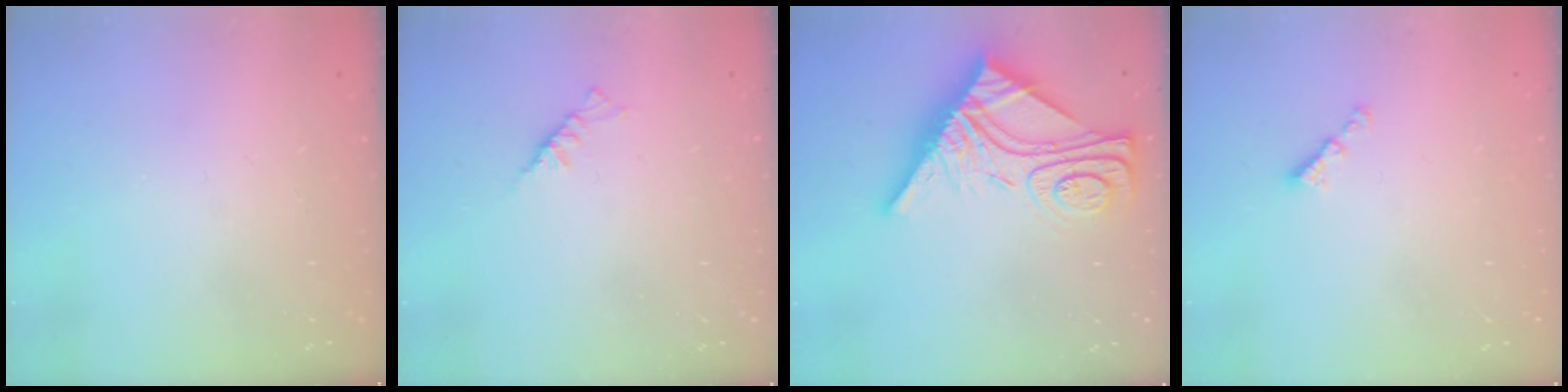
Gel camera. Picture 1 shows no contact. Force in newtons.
{"total": 2.3, "press": 2.2, "slide": 0.5}
{"total": 14.7, "press": 14.7, "slide": 1.3}
{"total": 2.1, "press": 2.1, "slide": 0.4}